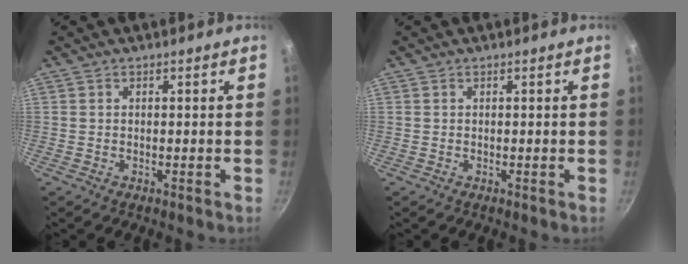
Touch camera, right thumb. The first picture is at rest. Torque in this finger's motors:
{"motor_torque": [-0.16, -0.16, 0.00, 0.00, 0.00]}